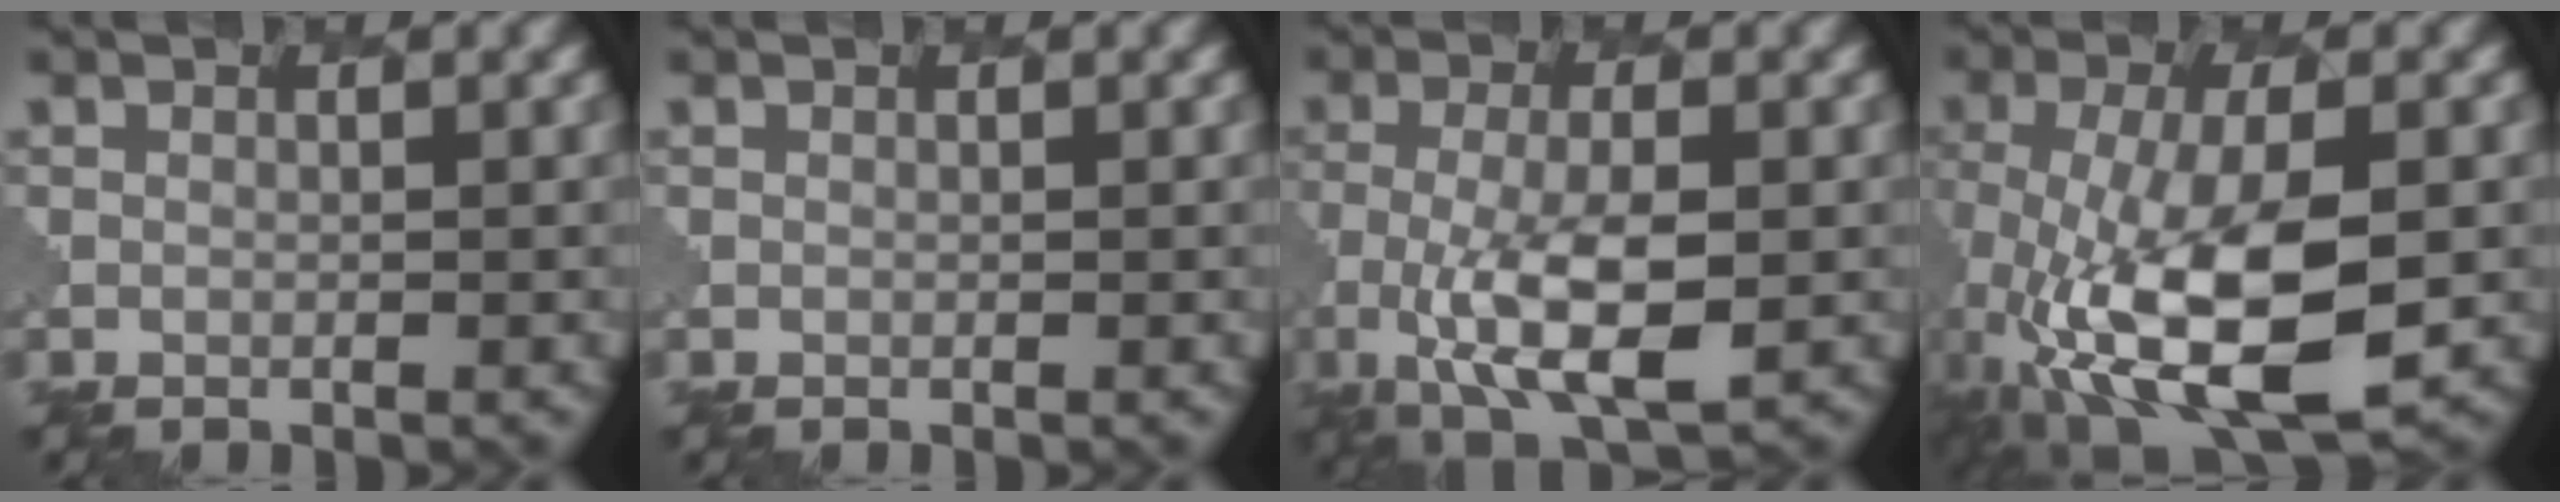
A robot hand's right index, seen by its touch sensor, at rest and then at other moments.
{"total": 0.0}
{"total": 7.7, "force": [-1.7, 2.9, 6.9], "torque": [-0.138, -0.011, -0.024]}
{"total": 12.5, "force": [-4.0, 4.8, 10.9], "torque": [-0.210, -0.017, -0.067]}